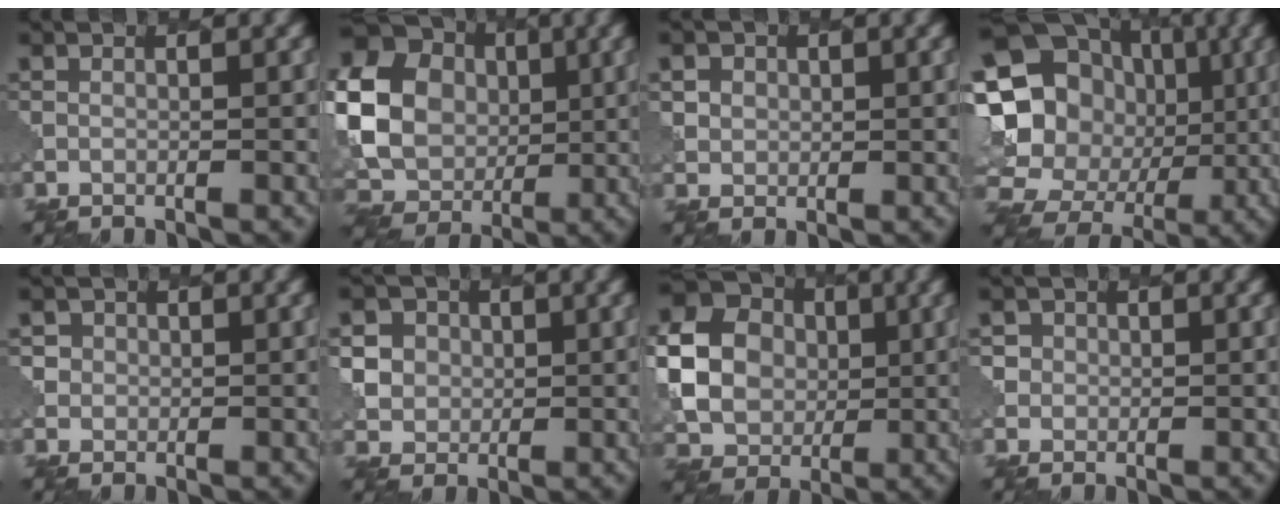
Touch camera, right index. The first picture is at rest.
{"total": 19.0, "force": [2.9, 17.2, 7.5], "torque": [-0.195, 0.021, 0.010]}
{"total": 2.8, "force": [1.5, 2.3, 0.6], "torque": [-0.017, 0.006, 0.022]}
{"total": 20.8, "force": [-1.0, 18.9, 8.5], "torque": [-0.174, 0.030, -0.043]}
{"total": 2.1, "force": [1.0, 1.8, 0.0], "torque": [0.004, 0.003, 0.012]}
{"total": 5.1, "force": [2.0, 4.5, 1.6], "torque": [-0.036, 0.017, 0.029]}
{"total": 9.2, "force": [1.0, 8.0, 4.4], "torque": [-0.113, 0.008, 0.005]}
{"total": 2.3, "force": [1.0, 2.1, 0.2], "torque": [0.007, 0.005, 0.006]}